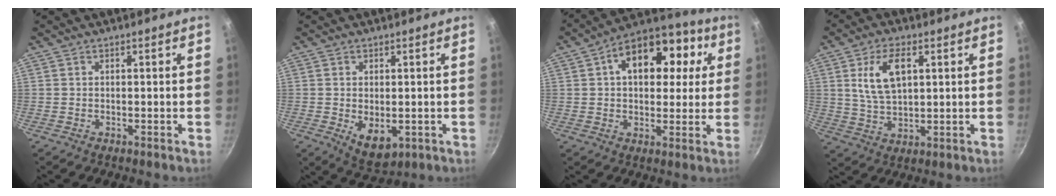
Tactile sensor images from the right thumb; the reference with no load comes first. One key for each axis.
{"total": 6.5, "fx": -1.3, "fy": 3.7, "fz": 5.1, "tx": -0.072, "ty": -0.012, "tz": -0.006}
{"total": 17.2, "fx": 4.7, "fy": 10.4, "fz": 12.8, "tx": -0.136, "ty": 0.024, "tz": 0.060}
{"total": 9.3, "fx": 2.9, "fy": 4.8, "fz": 7.4, "tx": -0.136, "ty": -0.005, "tz": 0.061}